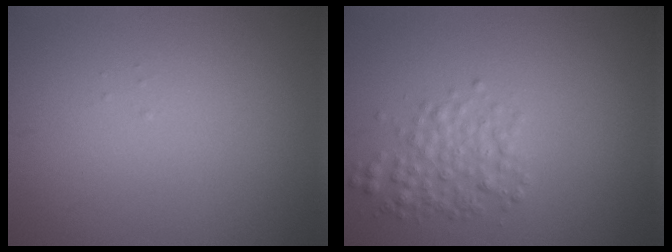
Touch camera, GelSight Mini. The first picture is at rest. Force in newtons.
{"total": 2.6, "press": 2.6, "slide": 0.0}